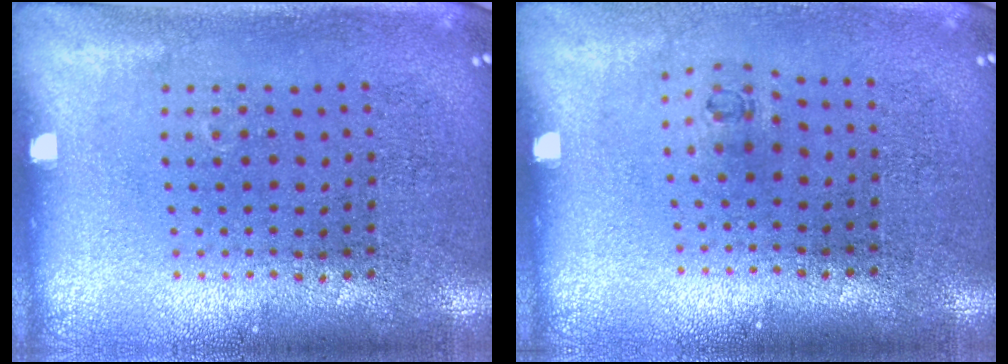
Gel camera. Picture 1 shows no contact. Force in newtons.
{"total": 0.6, "press": 0.2, "slide": 0.5}